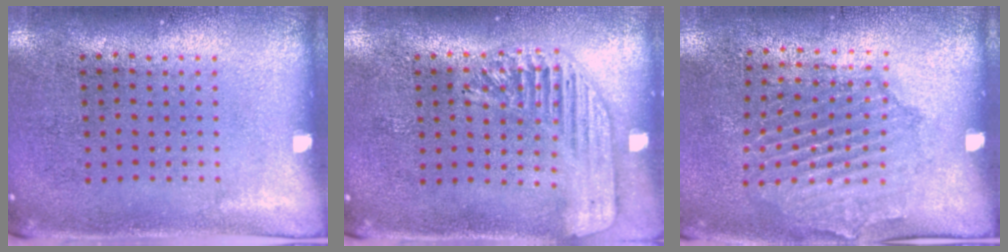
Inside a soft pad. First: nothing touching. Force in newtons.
{"total": 1.7, "press": 1.5, "slide": 0.7}
{"total": 1.6, "press": 1.5, "slide": 0.4}